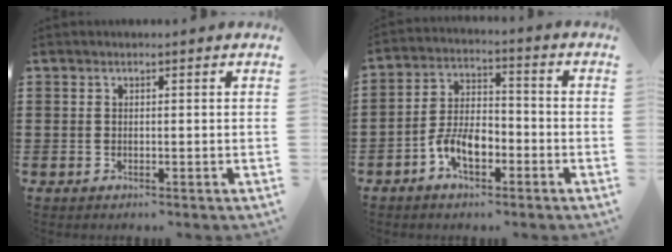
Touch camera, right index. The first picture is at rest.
{"total": 6.7, "force": [-3.4, 3.4, 4.7], "torque": [-0.107, 0.003, -0.068]}